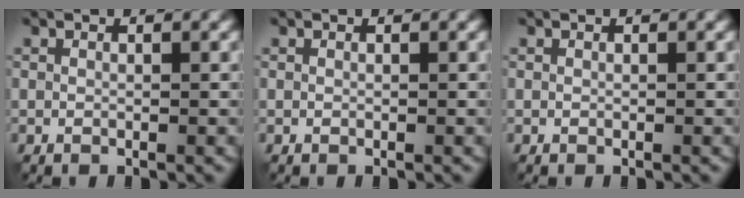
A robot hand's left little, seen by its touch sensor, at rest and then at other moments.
{"total": 0.0}
{"total": 0.0}